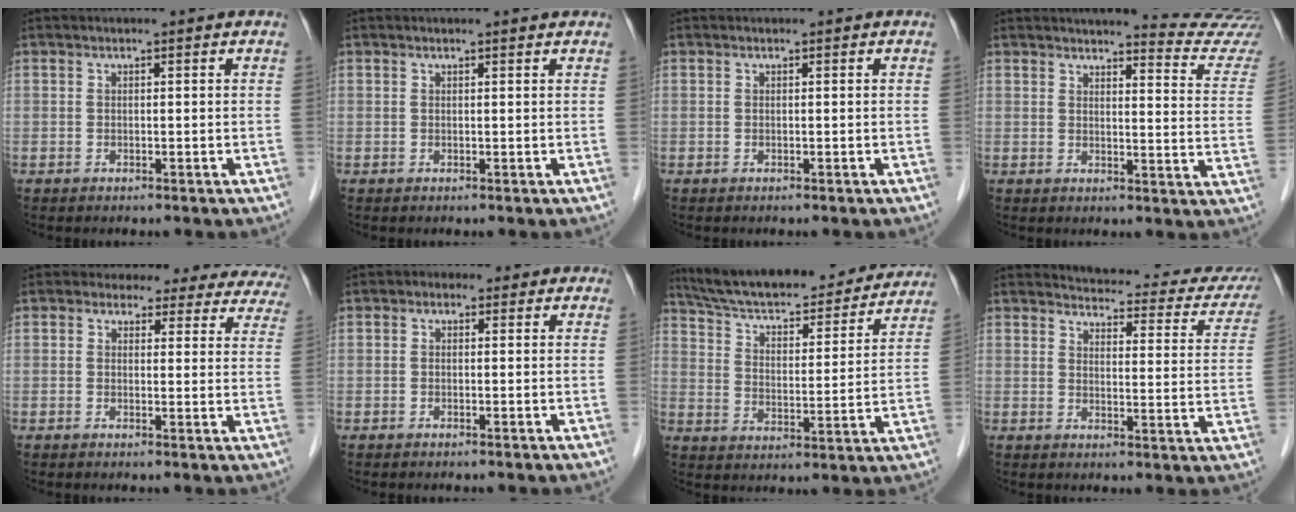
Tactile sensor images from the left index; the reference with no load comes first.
{"total": 1.3, "force": [1.2, -0.1, 0.5], "torque": [-0.014, 0.005, 0.014]}
{"total": 0.0}
{"total": 15.0, "force": [14.6, -0.4, 3.5], "torque": [-0.032, -0.103, 0.142]}
{"total": 15.6, "force": [14.2, 5.9, 2.7], "torque": [-0.001, -0.026, 0.128]}
{"total": 1.8, "force": [0.6, 1.5, 0.8], "torque": [-0.010, 0.016, -0.001]}
{"total": 25.6, "force": [23.0, 5.9, 9.6], "torque": [-0.157, -0.001, 0.315]}
{"total": 18.9, "force": [18.1, 3.6, 4.1], "torque": [-0.023, -0.068, 0.179]}